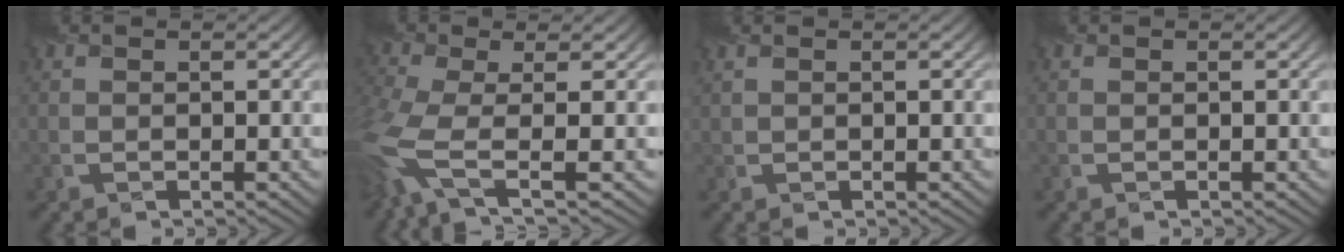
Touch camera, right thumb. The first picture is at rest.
{"total": 8.6, "force": [-2.2, 3.4, 7.6], "torque": [-0.199, -0.014, -0.055]}
{"total": 0.0}
{"total": 0.0}